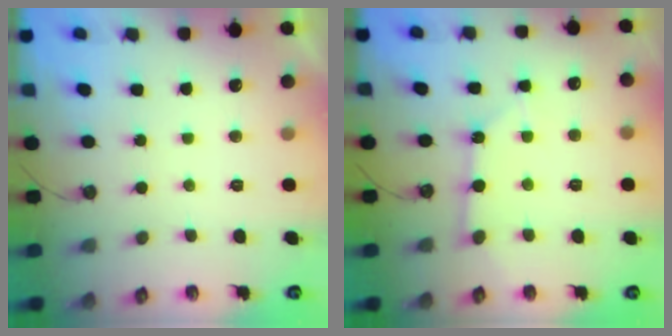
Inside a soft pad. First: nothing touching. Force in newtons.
{"total": 3.8, "press": 3.8, "slide": 0.3}